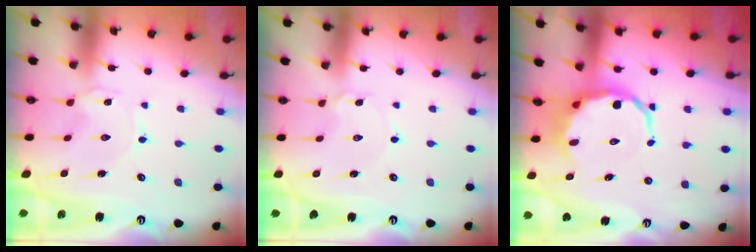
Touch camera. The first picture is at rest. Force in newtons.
{"total": 2.0, "press": 2.0, "slide": 0.2}
{"total": 7.8, "press": 7.4, "slide": 2.5}